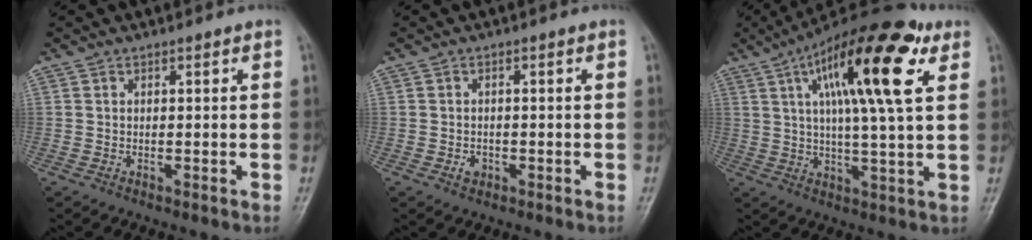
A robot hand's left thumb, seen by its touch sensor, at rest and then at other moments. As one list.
[{"total": 1.8, "force": [-0.8, 1.4, 0.8], "torque": [-0.007, 0.005, -0.011]}, {"total": 20.3, "force": [8.0, 5.1, 17.9], "torque": [-0.275, -0.003, 0.122]}]